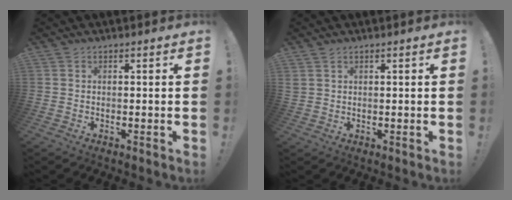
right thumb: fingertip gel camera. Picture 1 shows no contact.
{"total": 1.8, "force": [1.0, 1.3, 0.8], "torque": [-0.010, -0.002, 0.020]}